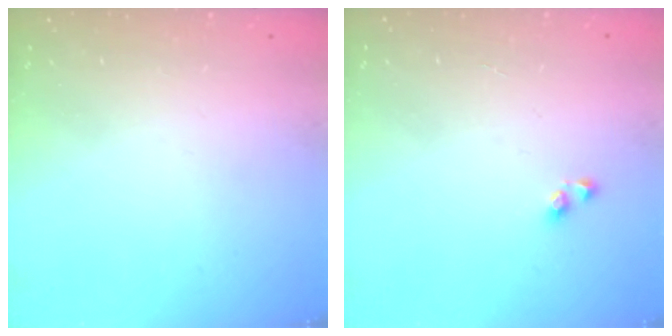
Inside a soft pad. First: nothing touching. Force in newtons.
{"total": 2.9, "press": 2.9, "slide": 0.3}